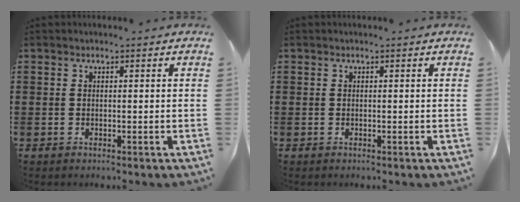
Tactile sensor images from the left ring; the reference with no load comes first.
{"total": 0.0}